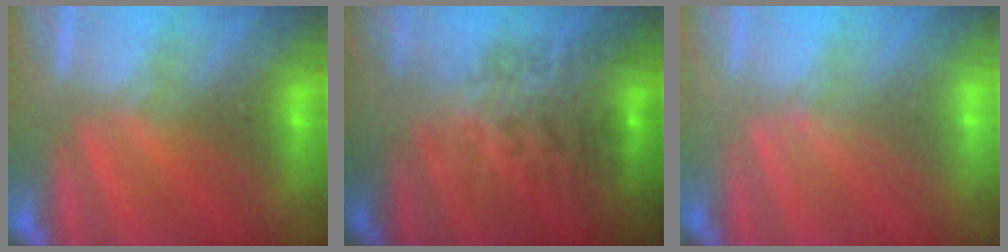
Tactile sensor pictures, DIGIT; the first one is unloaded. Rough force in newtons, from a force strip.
{"total": 2.9}
{"total": 1.9}